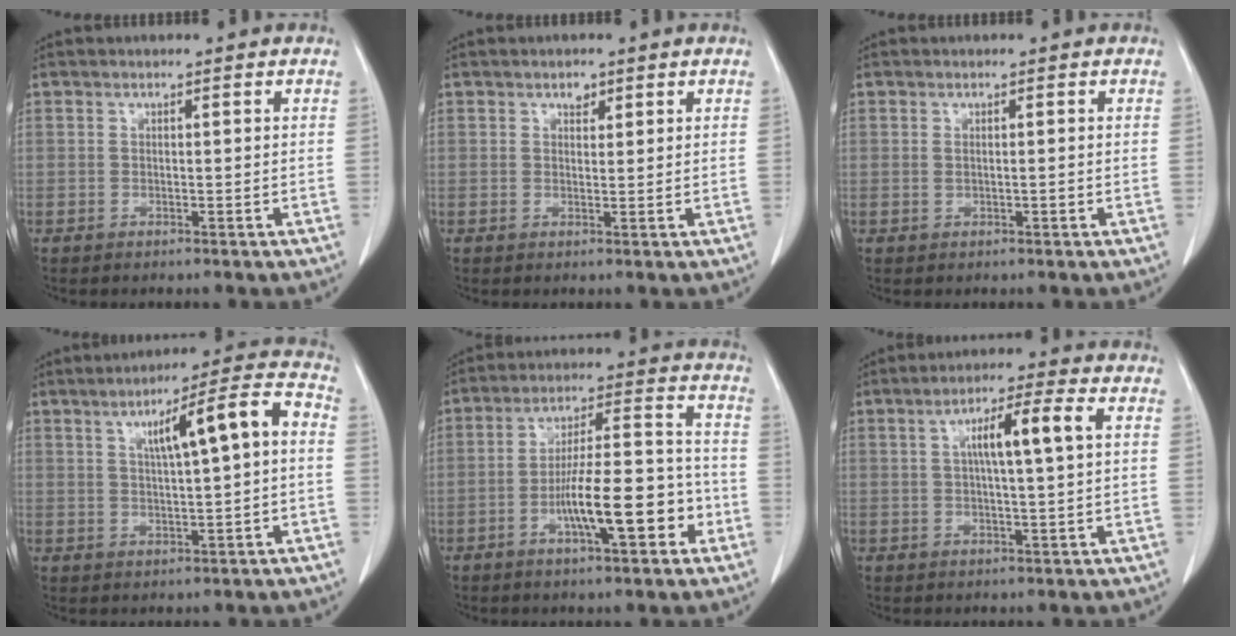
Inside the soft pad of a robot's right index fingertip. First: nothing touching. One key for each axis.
{"total": 1.8, "fx": 1.0, "fy": 1.2, "fz": 0.8, "tx": -0.016, "ty": 0.000, "tz": 0.018}
{"total": 1.4, "fx": -0.2, "fy": 0.5, "fz": 1.2, "tx": -0.033, "ty": 0.007, "tz": 0.004}
{"total": 10.7, "fx": 1.9, "fy": 1.3, "fz": 10.5, "tx": -0.154, "ty": 0.028, "tz": 0.028}
{"total": 13.2, "fx": -4.6, "fy": 3.1, "fz": 12.0, "tx": -0.201, "ty": 0.021, "tz": -0.071}
{"total": 7.8, "fx": 1.8, "fy": 0.6, "fz": 7.6, "tx": -0.133, "ty": 0.012, "tz": 0.030}